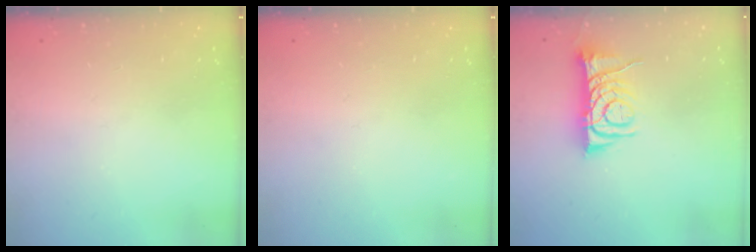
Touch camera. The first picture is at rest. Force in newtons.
{"total": 0.0}
{"total": 8.3, "press": 8.3, "slide": 0.4}